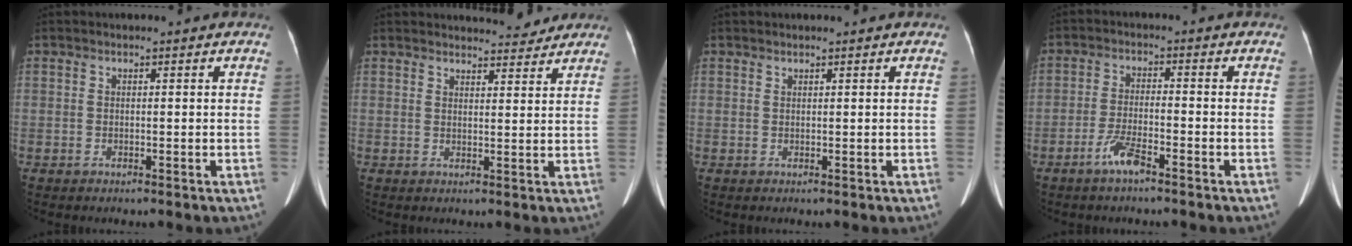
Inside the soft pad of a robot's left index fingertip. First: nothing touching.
{"total": 6.5, "force": [6.2, 1.3, 1.3], "torque": [-0.009, -0.003, 0.069]}
{"total": 0.6, "force": [0.6, 0.1, 0.1], "torque": [-0.007, 0.009, 0.013]}
{"total": 4.4, "force": [-3.1, 0.3, 3.2], "torque": [-0.069, -0.007, -0.060]}